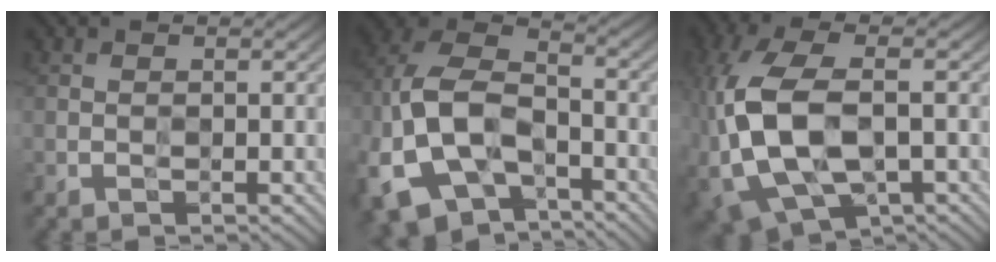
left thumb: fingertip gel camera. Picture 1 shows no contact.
{"total": 16.1, "force": [-6.7, 10.1, 10.5], "torque": [-0.262, -0.026, -0.137]}
{"total": 14.5, "force": [-2.1, 8.4, 11.6], "torque": [-0.286, -0.009, -0.038]}